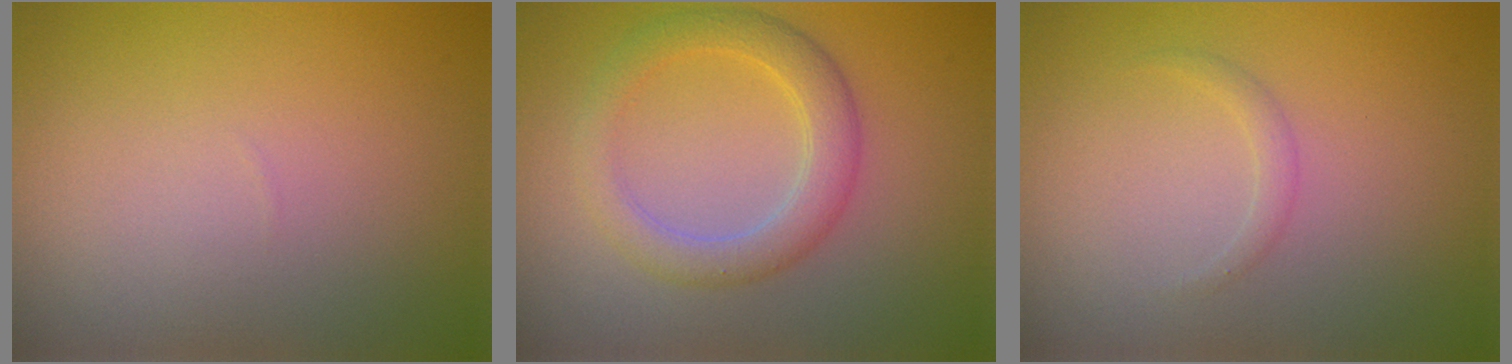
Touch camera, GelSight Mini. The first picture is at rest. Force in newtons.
{"total": 3.6, "press": 3.6, "slide": 0.1}
{"total": 0.9, "press": 0.9, "slide": 0.0}